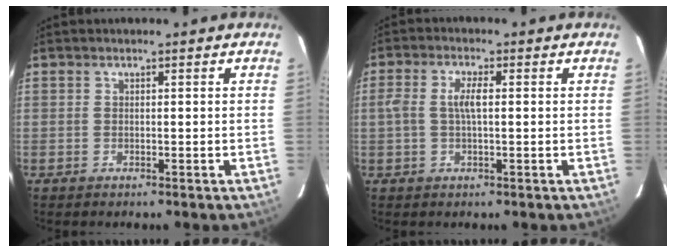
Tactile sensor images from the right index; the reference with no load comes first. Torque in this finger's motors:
{"motor_torque": [0.00, -0.12, 0.29, 0.07]}